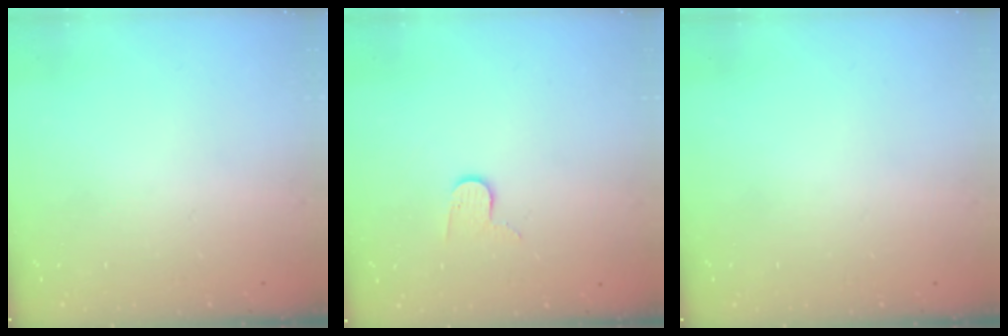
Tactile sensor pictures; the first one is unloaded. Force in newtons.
{"total": 6.0, "press": 6.0, "slide": 0.2}
{"total": 0.0}